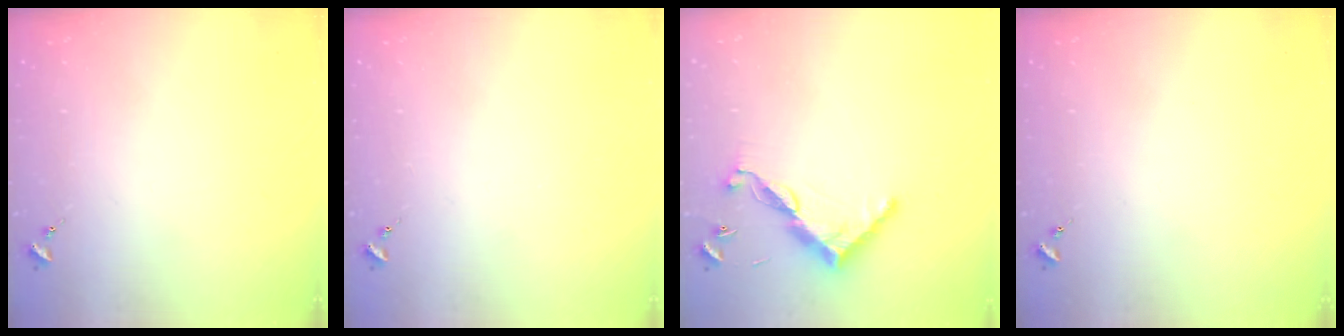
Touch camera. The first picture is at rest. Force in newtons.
{"total": 0.0}
{"total": 10.7, "press": 10.7, "slide": 0.4}
{"total": 0.0}